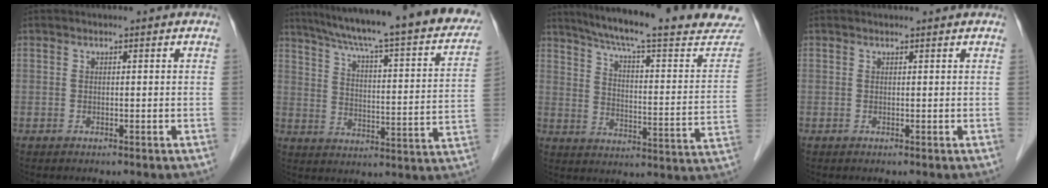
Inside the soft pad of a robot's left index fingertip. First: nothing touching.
{"total": 29.6, "force": [24.9, 3.0, 15.7], "torque": [-0.239, -0.043, 0.314]}
{"total": 25.1, "force": [22.1, 2.1, 11.6], "torque": [-0.168, -0.050, 0.282]}
{"total": 1.4, "force": [1.4, 0.4, 0.2], "torque": [-0.012, 0.016, 0.013]}